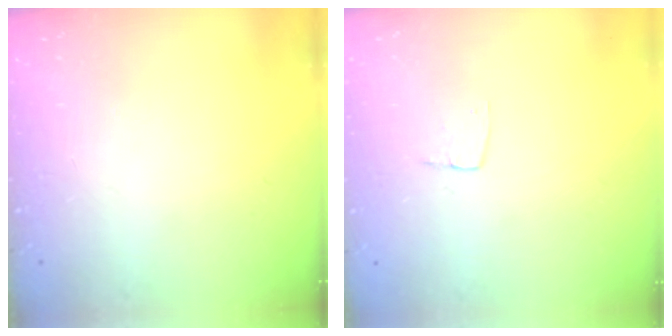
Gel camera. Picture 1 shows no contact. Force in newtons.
{"total": 3.4, "press": 3.4, "slide": 0.2}